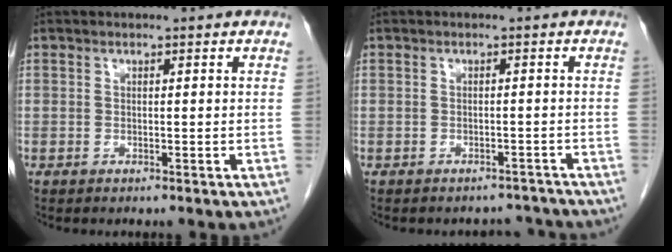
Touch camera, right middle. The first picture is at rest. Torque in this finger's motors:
{"motor_torque": [-0.25, -0.25, -0.15, -0.02]}